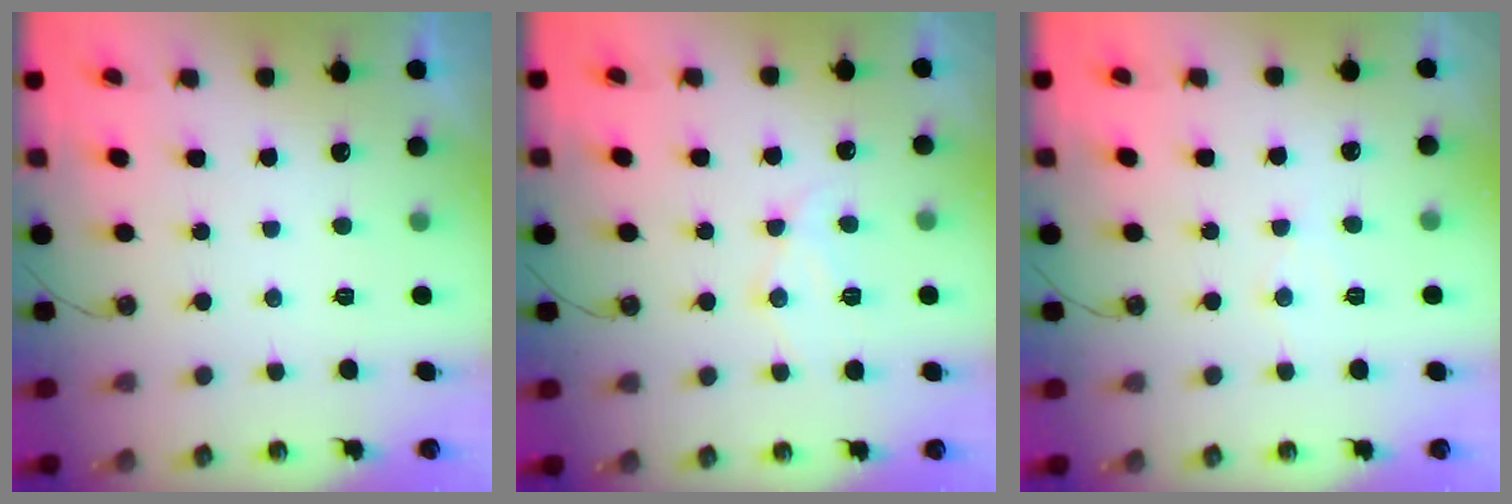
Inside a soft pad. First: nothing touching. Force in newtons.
{"total": 11.1, "press": 11.0, "slide": 0.9}
{"total": 4.9, "press": 4.9, "slide": 0.5}